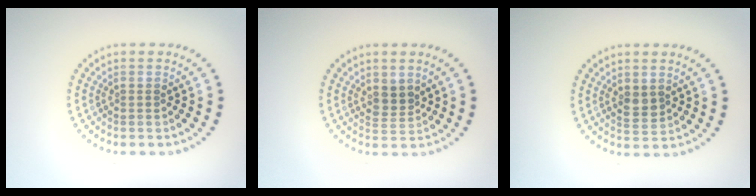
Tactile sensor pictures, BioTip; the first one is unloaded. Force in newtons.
{"total": 1.9, "press": 1.6, "slide": 1.1}
{"total": 1.7, "press": 1.7, "slide": 0.3}